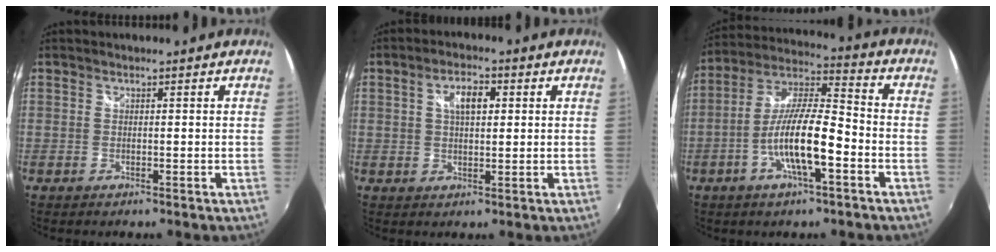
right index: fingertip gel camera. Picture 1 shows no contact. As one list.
[{"total": 5.1, "force": [1.4, 2.4, 4.3], "torque": [-0.074, 0.013, 0.024]}, {"total": 13.1, "force": [-4.9, 2.7, 11.9], "torque": [-0.235, -0.001, -0.092]}]